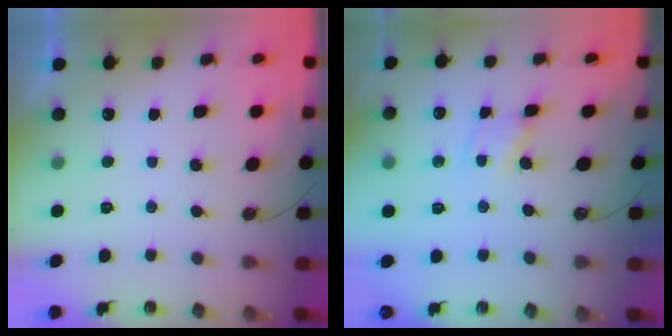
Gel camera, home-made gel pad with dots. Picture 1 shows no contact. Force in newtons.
{"total": 1.7, "press": 1.7, "slide": 0.1}